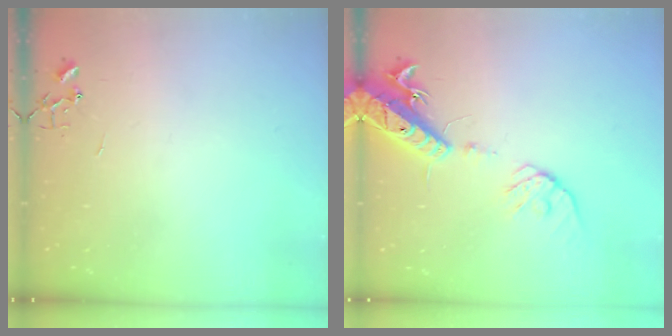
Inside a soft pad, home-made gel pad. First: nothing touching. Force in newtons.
{"total": 16.0, "press": 15.7, "slide": 3.3}